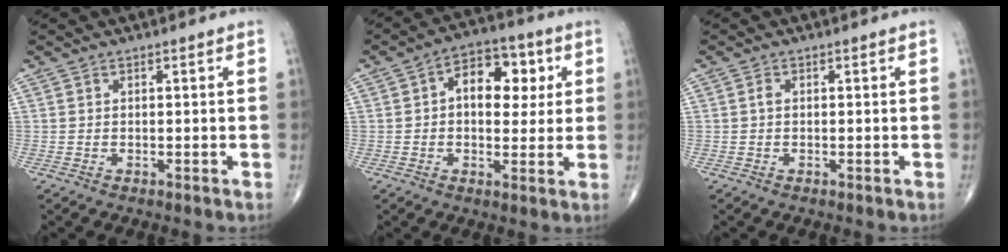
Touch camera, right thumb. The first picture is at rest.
{"total": 11.0, "force": [2.2, 7.0, 8.2], "torque": [-0.080, 0.012, 0.025]}
{"total": 0.7, "force": [0.0, 0.5, 0.6], "torque": [-0.010, 0.001, -0.004]}